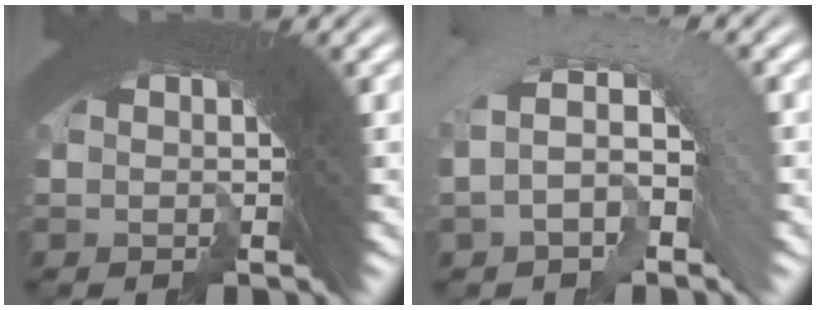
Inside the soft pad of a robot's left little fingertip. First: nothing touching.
{"total": 4.3, "force": [-3.3, 2.8, 0.0], "torque": [-0.002, 0.017, -0.070]}